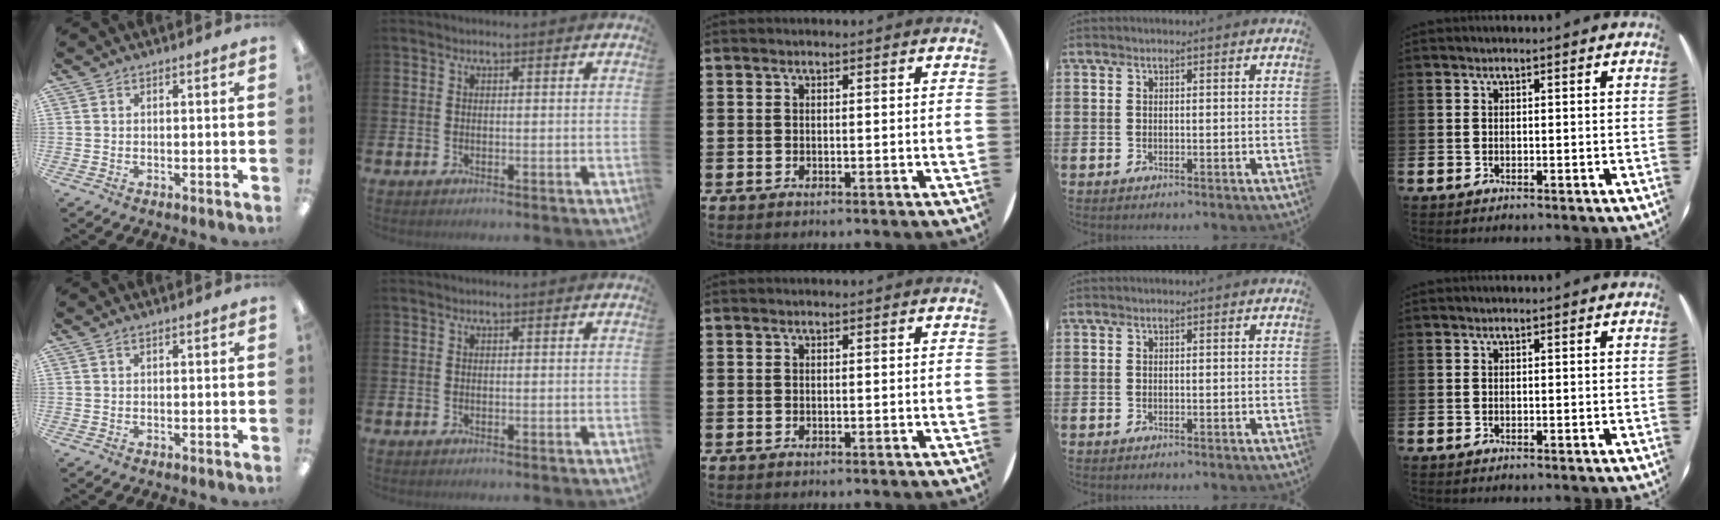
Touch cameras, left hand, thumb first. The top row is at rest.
{"thumb": {"total": 0.9, "force": [0.5, 0.4, 0.6], "torque": [-0.014, 0.002, 0.009]}}